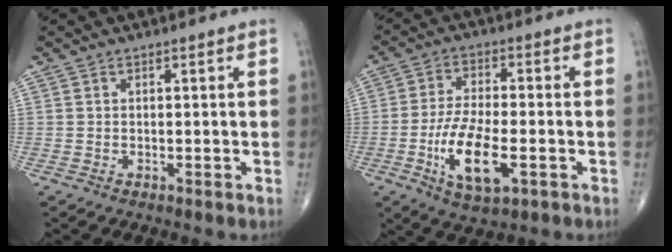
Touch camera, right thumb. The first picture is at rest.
{"total": 11.8, "force": [-3.6, 4.7, 10.2], "torque": [-0.193, 0.004, -0.062]}